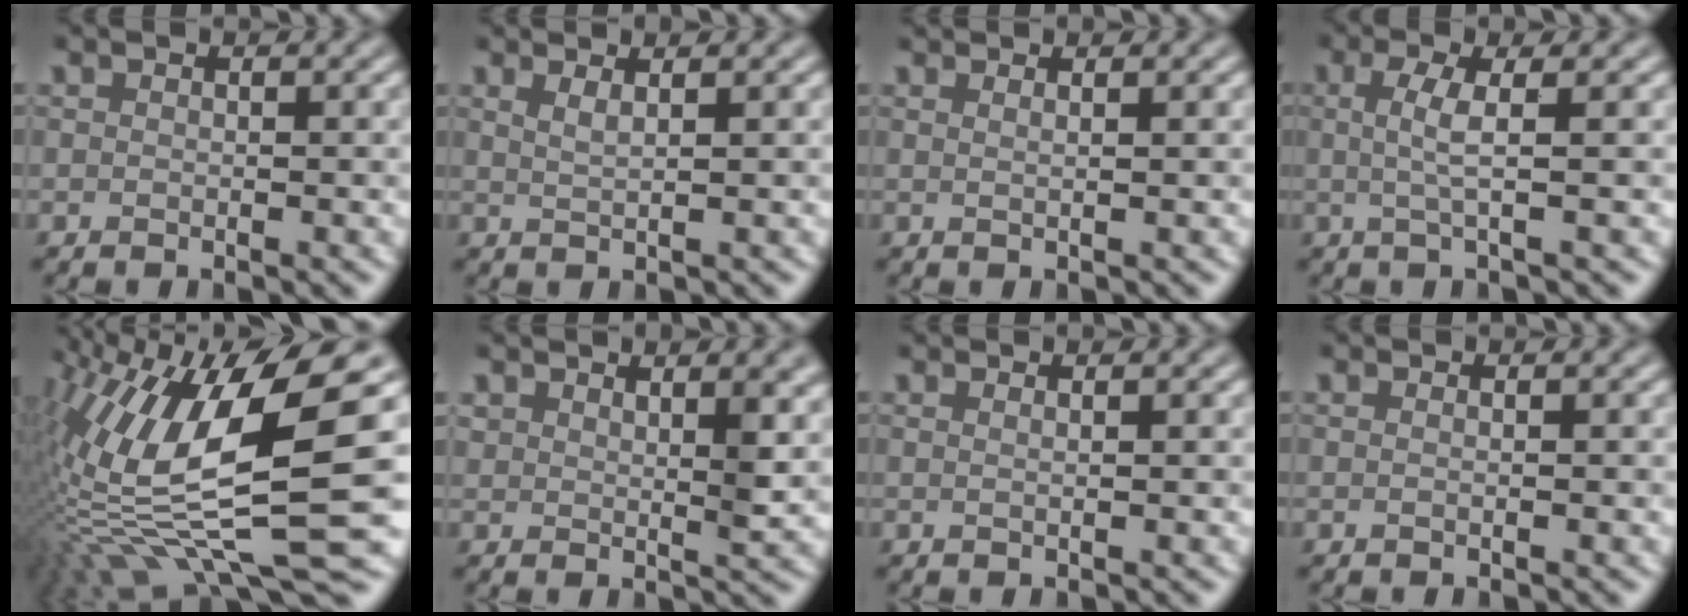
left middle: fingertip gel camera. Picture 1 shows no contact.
{"total": 1.6, "force": [1.0, 0.6, 1.1], "torque": [-0.010, 0.000, 0.007]}
{"total": 2.3, "force": [1.3, 1.1, 1.5], "torque": [-0.001, 0.001, -0.011]}
{"total": 2.8, "force": [0.1, 0.7, 2.7], "torque": [-0.049, 0.001, -0.002]}
{"total": 15.0, "force": [0.9, 4.1, 14.4], "torque": [-0.281, 0.002, 0.022]}
{"total": 3.8, "force": [2.5, 1.2, 2.6], "torque": [-0.034, 0.001, 0.042]}
{"total": 1.4, "force": [0.8, 0.7, 1.0], "torque": [-0.002, -0.003, -0.006]}
{"total": 0.6, "force": [0.1, 0.2, 0.5], "torque": [-0.007, -0.004, -0.006]}